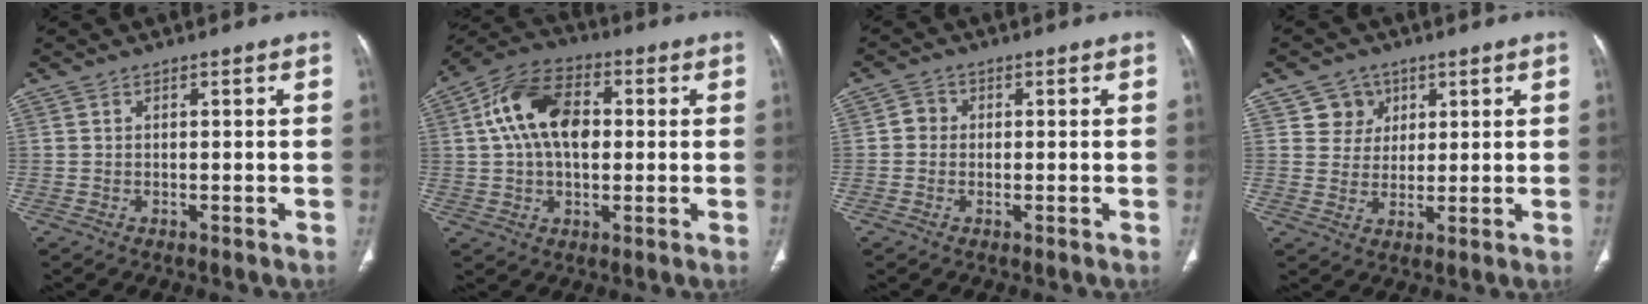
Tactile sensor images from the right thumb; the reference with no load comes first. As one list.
[{"total": 14.3, "force": [2.1, 9.0, 10.9], "torque": [-0.182, 0.023, 0.029]}, {"total": 2.4, "force": [-0.1, 2.2, 0.9], "torque": [-0.002, 0.006, -0.008]}, {"total": 5.4, "force": [2.5, 4.8, 0.5], "torque": [0.020, -0.010, 0.042]}]